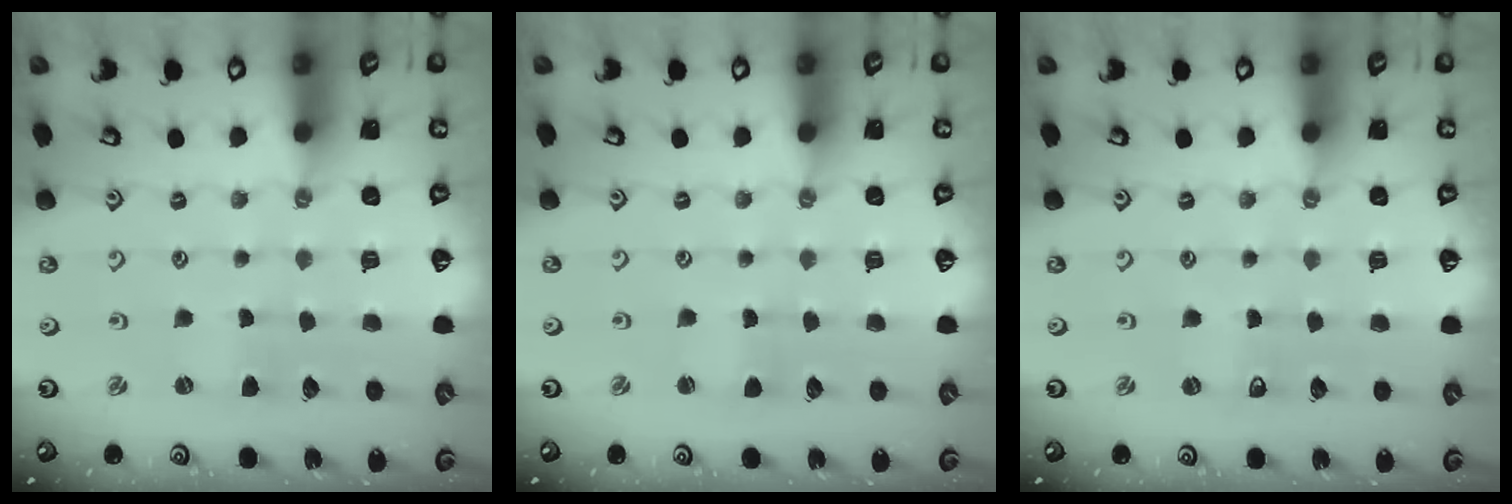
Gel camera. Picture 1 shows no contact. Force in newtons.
{"total": 1.0, "press": 1.0, "slide": 0.0}
{"total": 0.6, "press": 0.6, "slide": 0.1}